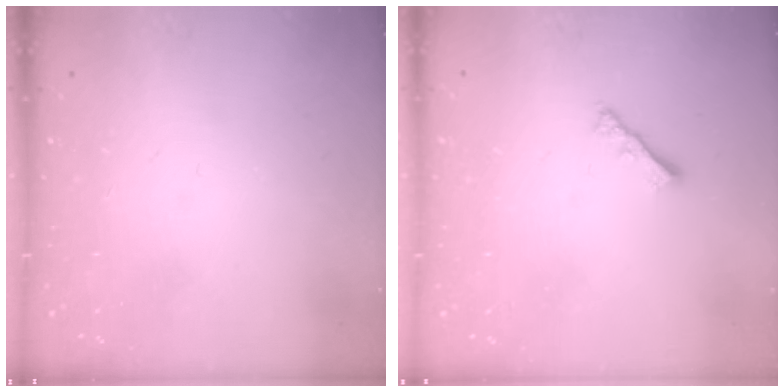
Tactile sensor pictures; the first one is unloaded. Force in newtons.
{"total": 2.5, "press": 2.4, "slide": 0.5}